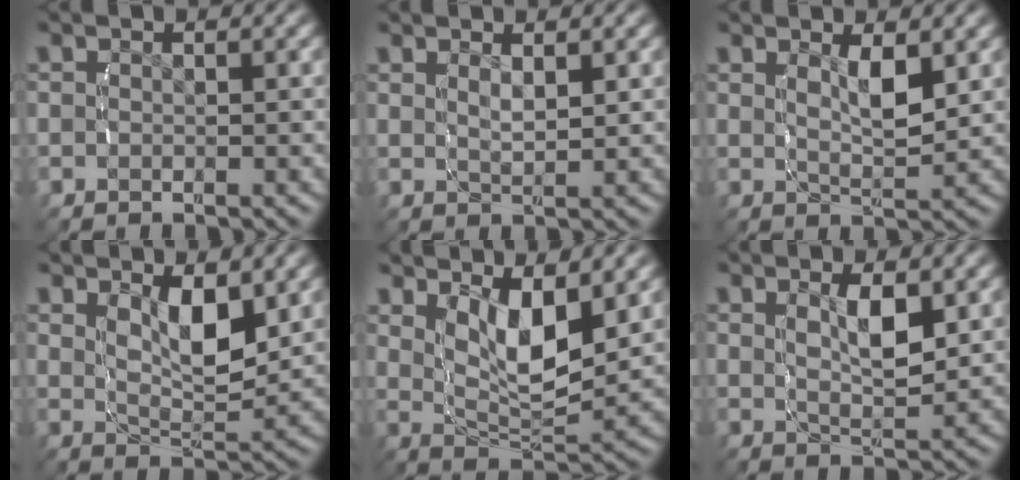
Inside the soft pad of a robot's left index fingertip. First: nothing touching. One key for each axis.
{"total": 1.9, "fx": 1.0, "fy": 0.0, "fz": 1.6, "tx": -0.027, "ty": -0.012, "tz": 0.028}
{"total": 3.1, "fx": 1.1, "fy": 0.4, "fz": 2.9, "tx": -0.050, "ty": -0.013, "tz": 0.027}
{"total": 4.4, "fx": 1.9, "fy": 1.0, "fz": 3.8, "tx": -0.060, "ty": -0.015, "tz": 0.040}
{"total": 6.1, "fx": 2.5, "fy": 1.9, "fz": 5.3, "tx": -0.086, "ty": -0.017, "tz": 0.050}
{"total": 3.4, "fx": 0.9, "fy": 0.6, "fz": 3.2, "tx": -0.055, "ty": -0.012, "tz": 0.025}